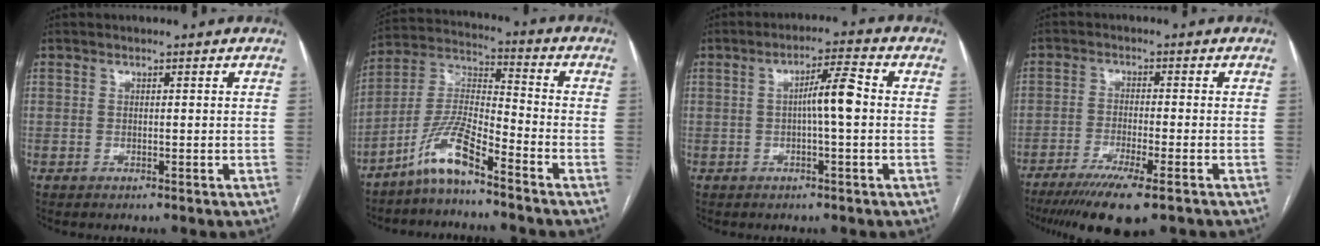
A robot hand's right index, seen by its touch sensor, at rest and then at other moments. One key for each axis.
{"total": 9.3, "fx": -6.7, "fy": 1.0, "fz": 6.3, "tx": -0.140, "ty": 0.003, "tz": -0.136}
{"total": 5.4, "fx": -0.2, "fy": 0.4, "fz": 5.3, "tx": -0.088, "ty": 0.013, "tz": -0.002}
{"total": 11.0, "fx": -7.9, "fy": 0.9, "fz": 7.6, "tx": -0.120, "ty": -0.026, "tz": -0.123}